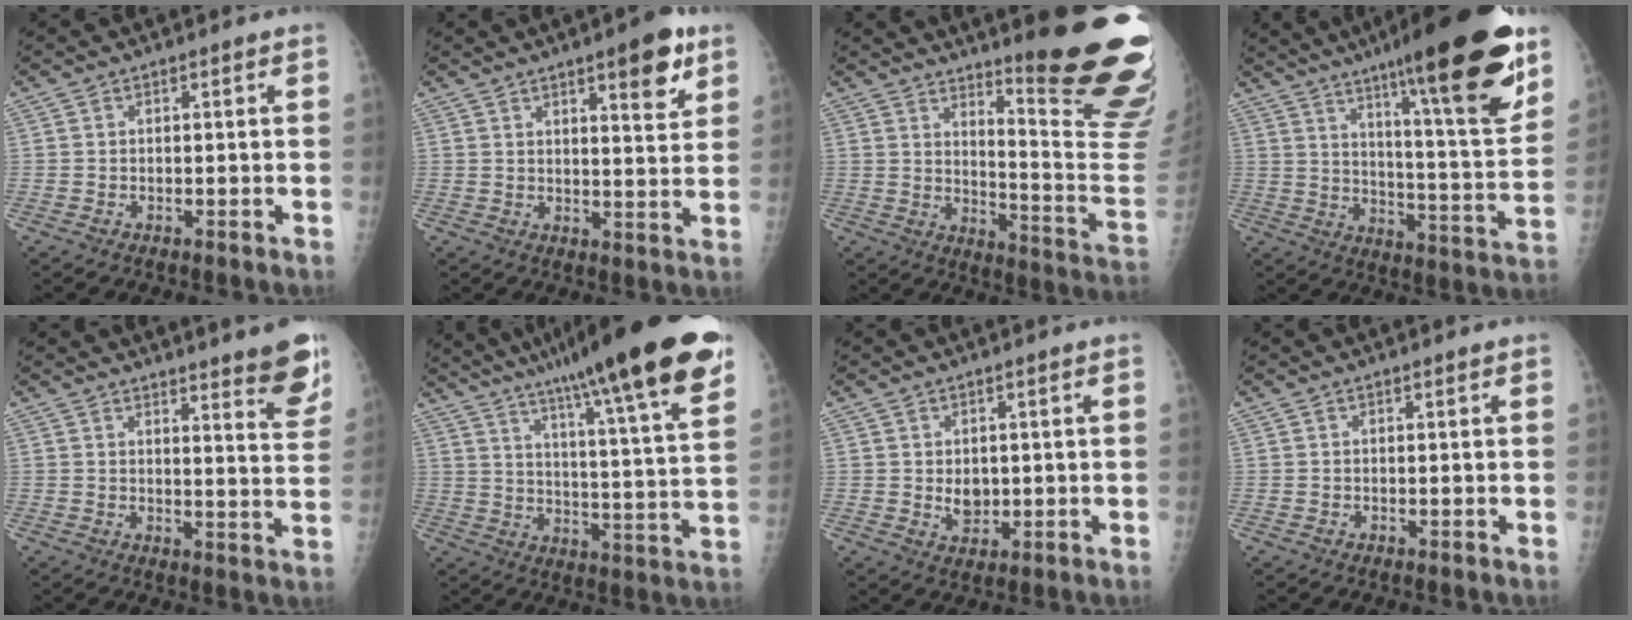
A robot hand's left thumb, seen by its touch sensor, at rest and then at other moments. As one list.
[{"total": 7.1, "force": [4.1, 1.4, 5.7], "torque": [-0.073, -0.023, 0.057]}, {"total": 23.0, "force": [15.5, 2.5, 16.8], "torque": [-0.201, -0.146, 0.209]}, {"total": 24.9, "force": [15.3, 3.3, 19.4], "torque": [-0.264, -0.063, 0.234]}, {"total": 9.2, "force": [7.0, 1.1, 5.8], "torque": [-0.051, -0.051, 0.082]}, {"total": 27.2, "force": [19.0, 2.3, 19.3], "torque": [-0.283, -0.067, 0.276]}, {"total": 3.7, "force": [0.4, 2.6, 2.6], "torque": [-0.027, -0.009, 0.016]}, {"total": 0.6, "force": [0.4, 0.0, 0.4], "torque": [-0.009, -0.001, 0.008]}]